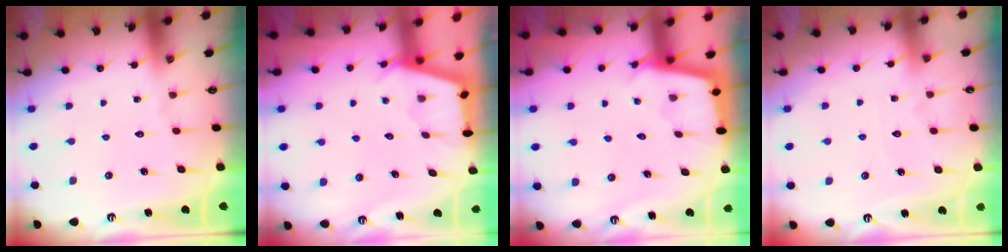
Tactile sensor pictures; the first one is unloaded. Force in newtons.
{"total": 2.8, "press": 2.8, "slide": 0.4}
{"total": 2.5, "press": 2.5, "slide": 0.2}
{"total": 5.7, "press": 5.7, "slide": 0.6}